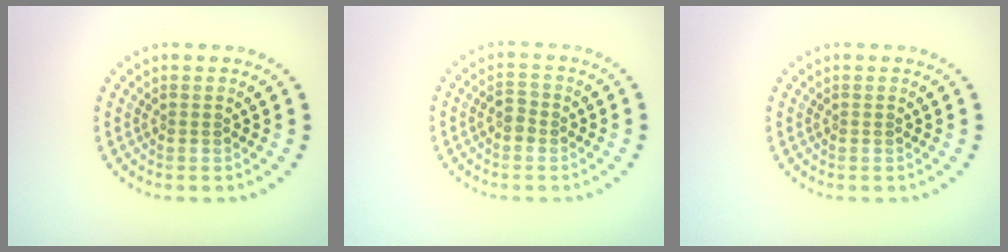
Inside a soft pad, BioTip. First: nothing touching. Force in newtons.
{"total": 1.5, "press": 1.5, "slide": 0.2}
{"total": 0.0}